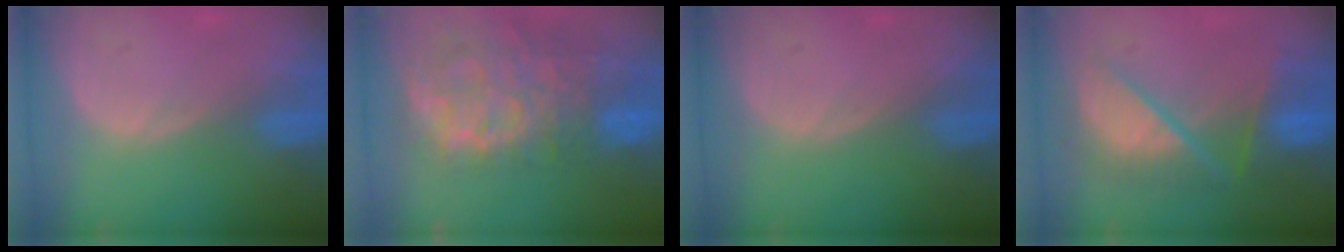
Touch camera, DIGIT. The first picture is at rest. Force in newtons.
{"total": 13.8, "press": 11.2, "slide": 8.0}
{"total": 0.0}
{"total": 9.0, "press": 9.0, "slide": 0.9}